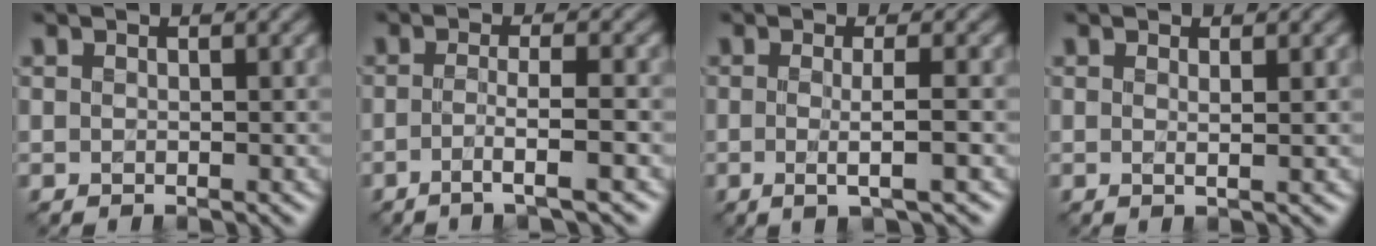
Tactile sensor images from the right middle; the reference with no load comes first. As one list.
[{"total": 3.0, "force": [-1.3, 0.5, 2.7], "torque": [-0.037, 0.001, -0.035]}, {"total": 2.8, "force": [-0.4, 0.6, 2.8], "torque": [-0.042, -0.009, -0.008]}, {"total": 0.8, "force": [0.3, 0.2, 0.8], "torque": [-0.009, -0.001, 0.002]}]